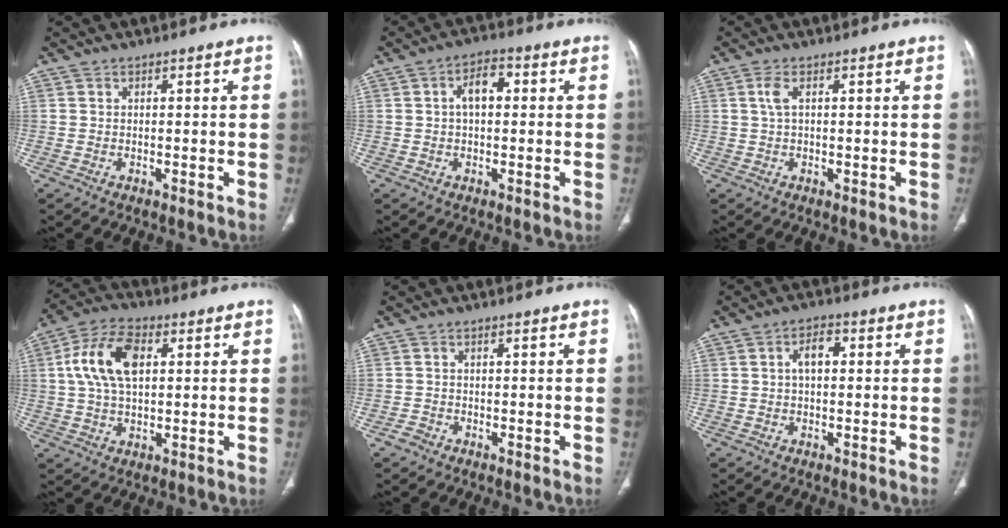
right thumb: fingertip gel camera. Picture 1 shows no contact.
{"total": 5.4, "force": [0.7, 3.0, 4.4], "torque": [-0.073, 0.018, 0.006]}
{"total": 2.6, "force": [0.6, 0.8, 2.4], "torque": [-0.065, 0.000, 0.010]}
{"total": 11.9, "force": [2.5, 6.8, 9.5], "torque": [-0.184, 0.015, 0.044]}
{"total": 1.7, "force": [-1.1, 1.3, 0.5], "torque": [-0.011, 0.007, -0.020]}
{"total": 4.1, "force": [0.5, 2.3, 3.4], "torque": [-0.059, 0.012, 0.006]}